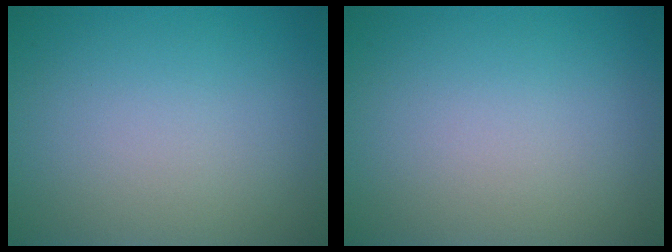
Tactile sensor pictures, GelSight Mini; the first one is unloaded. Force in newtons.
{"total": 0.0}